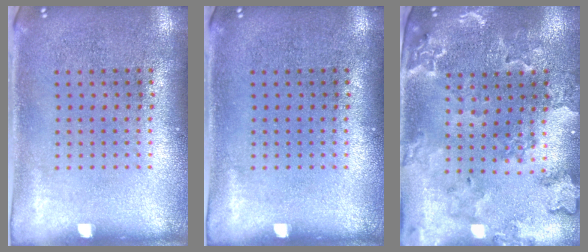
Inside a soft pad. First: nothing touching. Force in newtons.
{"total": 0.0}
{"total": 1.9, "press": 1.9, "slide": 0.2}